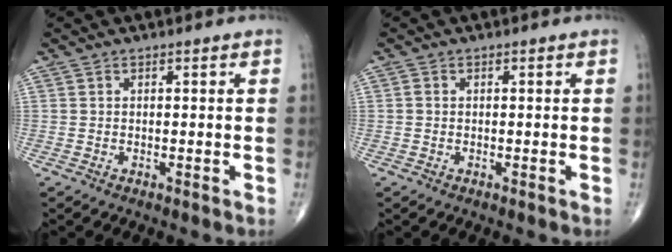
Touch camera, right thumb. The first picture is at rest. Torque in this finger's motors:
{"motor_torque": [-0.27, 0.16, 0.26, 0.16, 0.01]}